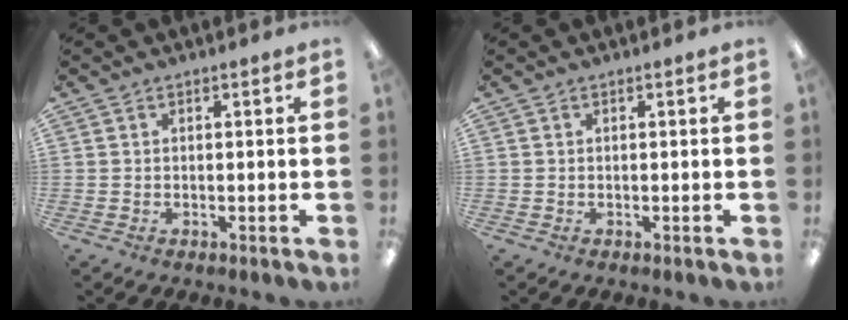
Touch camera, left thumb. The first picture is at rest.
{"total": 0.0}